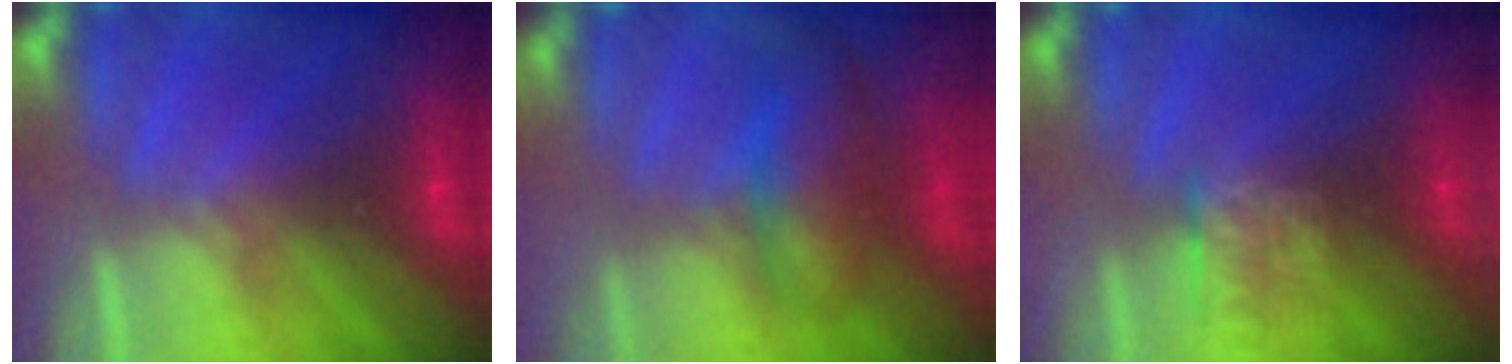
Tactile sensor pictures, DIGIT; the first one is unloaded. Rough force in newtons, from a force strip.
{"total": 8.0}
{"total": 11.8}